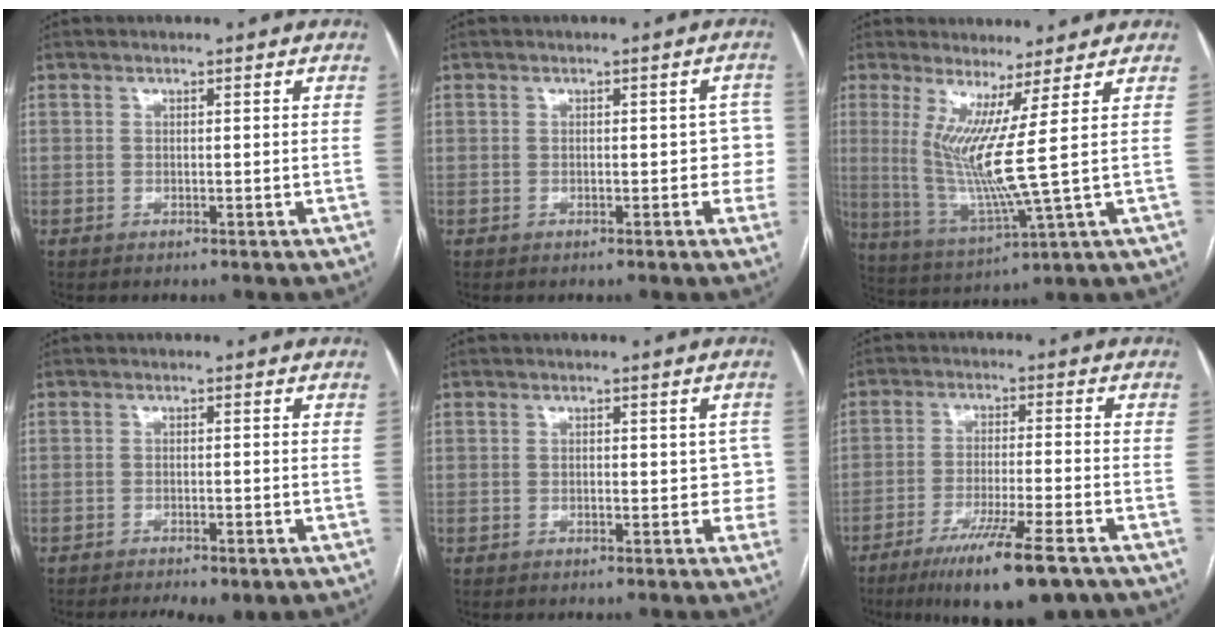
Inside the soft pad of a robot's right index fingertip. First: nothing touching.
{"total": 3.1, "force": [-0.1, 1.9, 2.4], "torque": [-0.008, 0.024, -0.002]}
{"total": 9.0, "force": [2.4, -2.2, 8.4], "torque": [-0.172, -0.036, 0.055]}
{"total": 7.5, "force": [-5.6, 2.2, 4.4], "torque": [-0.067, -0.004, -0.074]}
{"total": 2.7, "force": [0.0, 1.8, 2.0], "torque": [-0.006, 0.014, -0.003]}
{"total": 13.2, "force": [-9.1, 1.1, 9.6], "torque": [-0.156, -0.034, -0.144]}